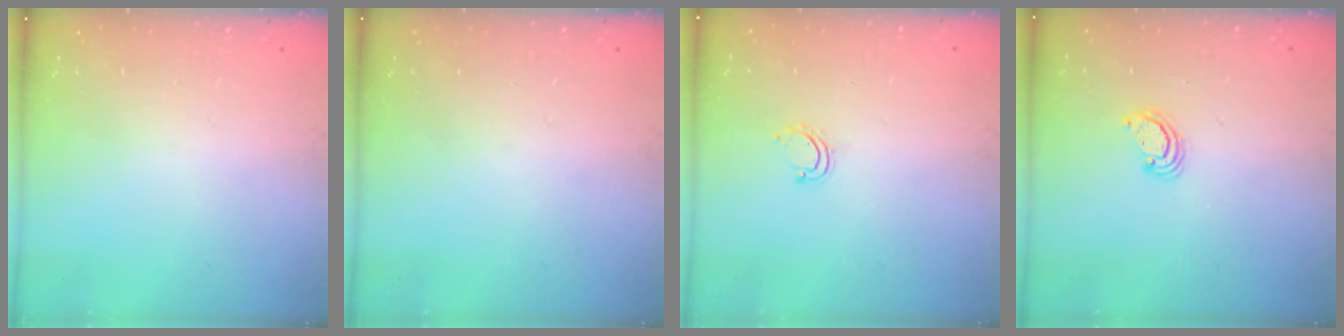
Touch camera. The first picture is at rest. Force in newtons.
{"total": 0.0}
{"total": 3.0, "press": 3.0, "slide": 0.2}
{"total": 2.5, "press": 2.5, "slide": 0.2}